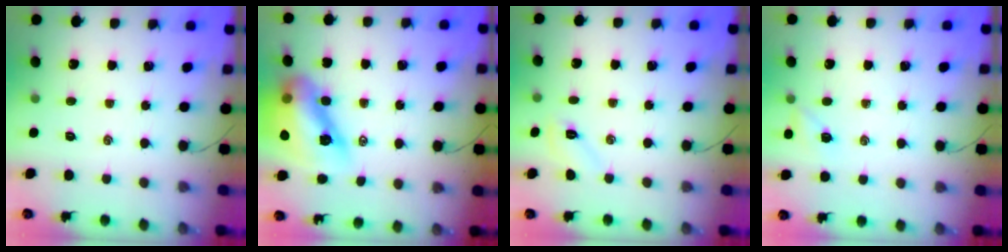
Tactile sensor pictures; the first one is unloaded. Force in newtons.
{"total": 16.6, "press": 16.0, "slide": 4.6}
{"total": 7.0, "press": 6.8, "slide": 1.5}
{"total": 5.0, "press": 4.8, "slide": 1.2}